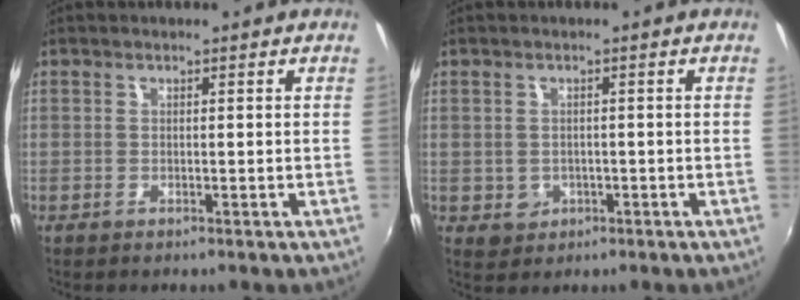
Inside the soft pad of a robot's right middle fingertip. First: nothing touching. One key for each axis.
{"total": 3.3, "fx": -0.8, "fy": 3.1, "fz": 1.0, "tx": -0.023, "ty": -0.002, "tz": -0.005}